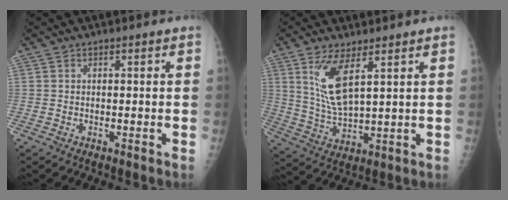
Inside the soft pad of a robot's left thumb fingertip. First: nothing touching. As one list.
[{"total": 9.4, "force": [4.3, 2.9, 7.9], "torque": [-0.157, -0.031, 0.097]}]